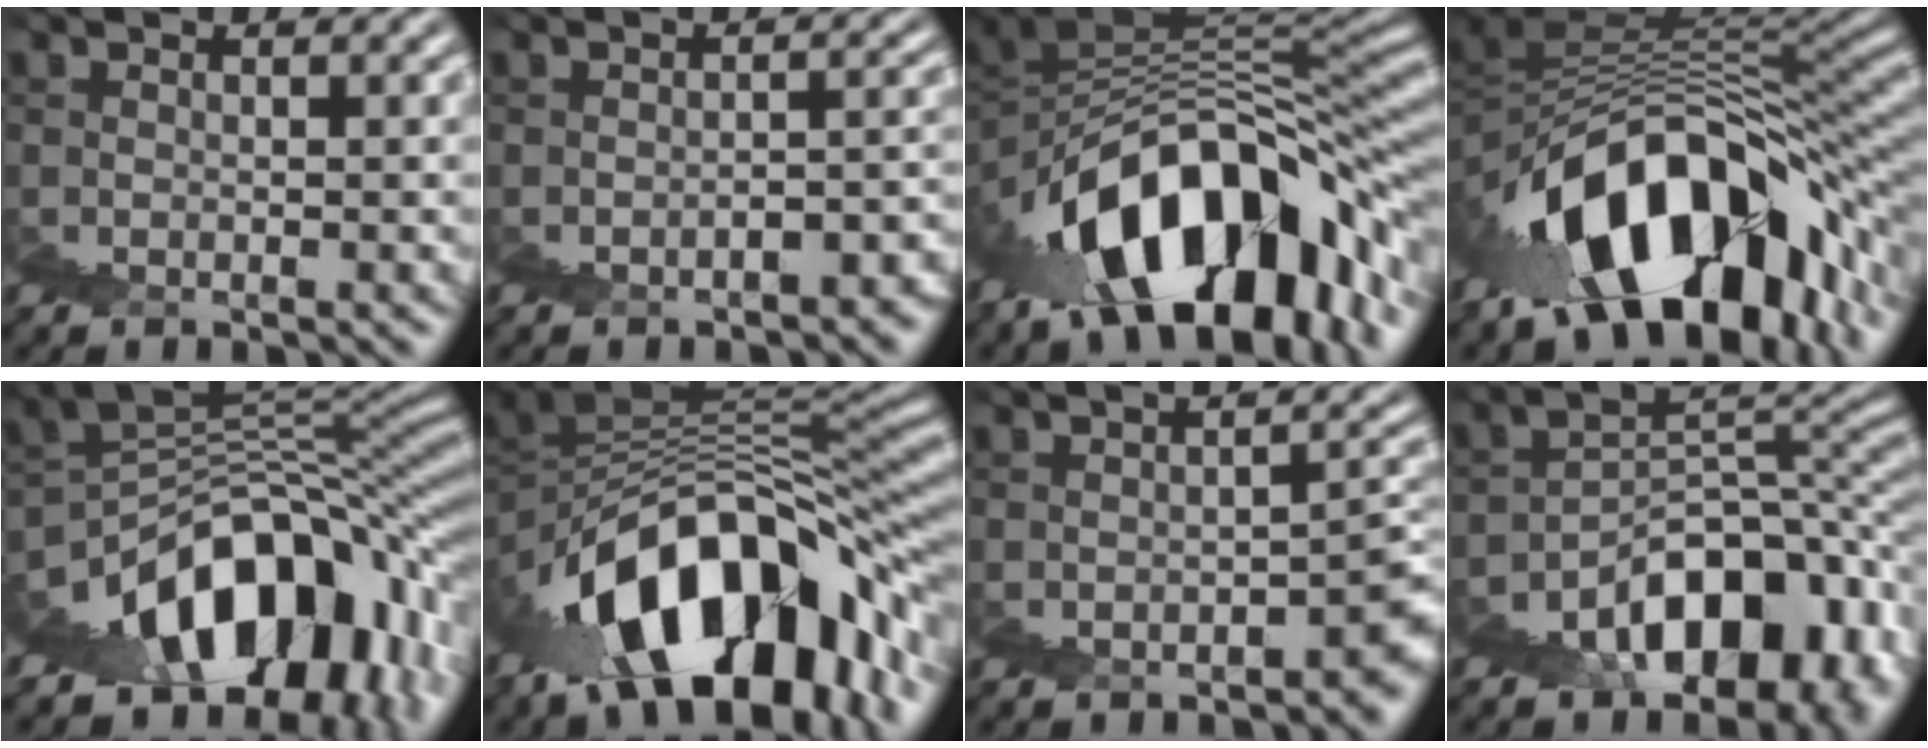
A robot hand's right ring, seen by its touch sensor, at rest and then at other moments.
{"total": 2.7, "force": [-2.7, 0.2, -0.1], "torque": [-0.001, 0.010, -0.043]}
{"total": 12.8, "force": [-3.0, 5.9, 10.9], "torque": [-0.148, 0.017, -0.043]}
{"total": 16.0, "force": [-4.4, 7.9, 13.2], "torque": [-0.186, 0.004, -0.057]}
{"total": 14.0, "force": [-3.8, 7.4, 11.2], "torque": [-0.136, -0.003, -0.051]}
{"total": 13.3, "force": [-3.0, 6.2, 11.4], "torque": [-0.154, 0.019, -0.044]}
{"total": 2.9, "force": [-1.0, 1.5, 2.4], "torque": [-0.026, 0.013, -0.015]}
{"total": 8.6, "force": [-4.3, 4.3, 6.1], "torque": [-0.056, 0.023, -0.081]}